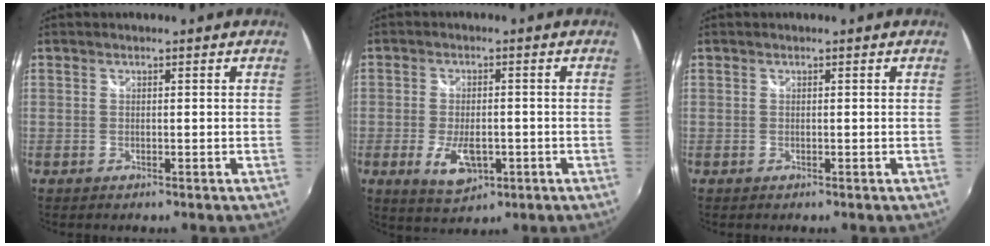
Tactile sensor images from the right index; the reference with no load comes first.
{"total": 7.2, "force": [-2.4, 3.7, 5.8], "torque": [-0.121, -0.012, -0.035]}
{"total": 0.0}